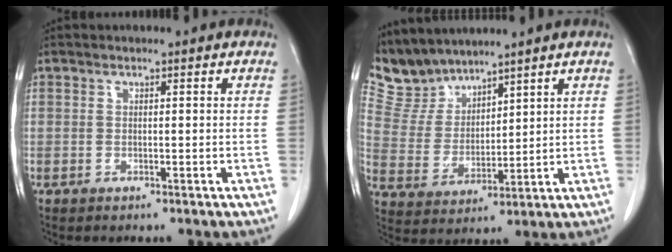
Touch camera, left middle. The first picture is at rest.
{"total": 7.0, "force": [6.7, 1.8, -0.1], "torque": [-0.014, 0.009, 0.156]}